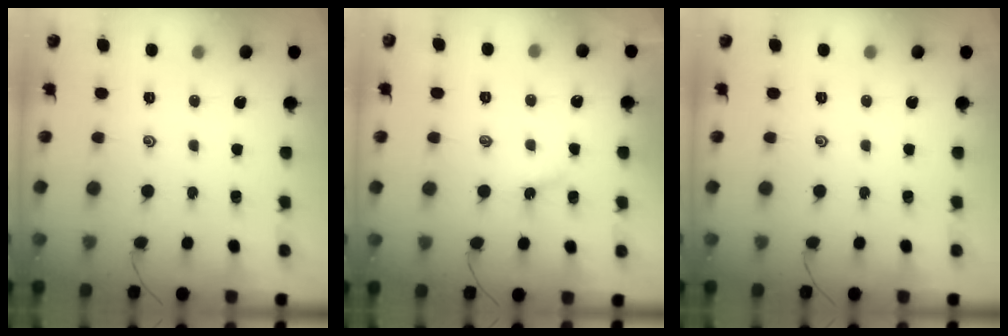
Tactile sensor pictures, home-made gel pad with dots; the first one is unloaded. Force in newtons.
{"total": 3.2, "press": 3.1, "slide": 0.4}
{"total": 0.0}